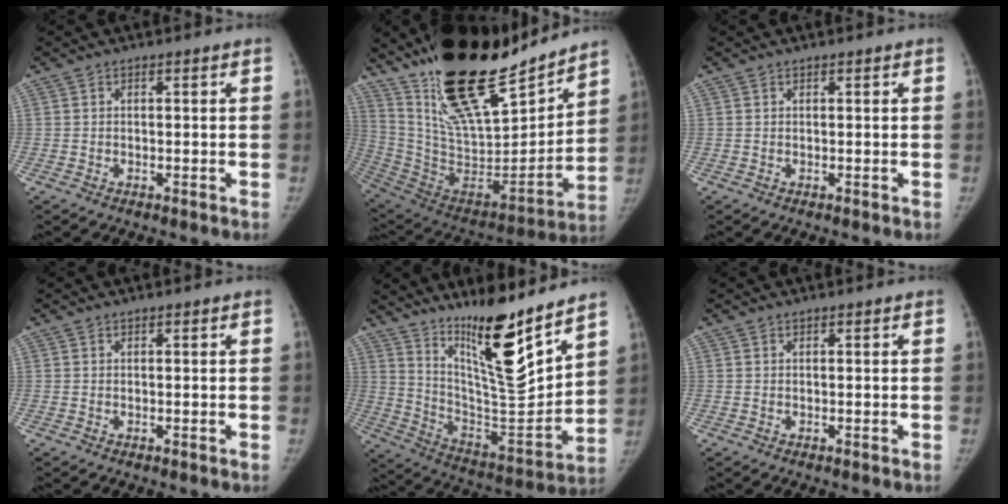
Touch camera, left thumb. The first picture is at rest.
{"total": 30.3, "force": [22.4, 10.7, 17.4], "torque": [-0.255, -0.112, 0.384]}
{"total": 0.0}
{"total": 0.0}
{"total": 20.0, "force": [14.3, 3.0, 13.7], "torque": [-0.184, -0.107, 0.253]}
{"total": 0.0}